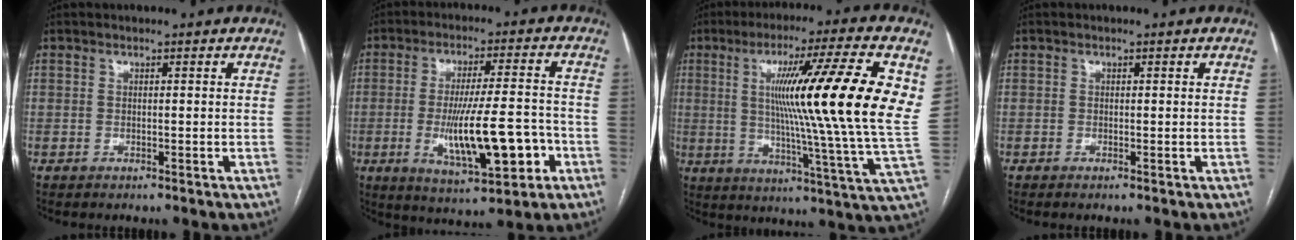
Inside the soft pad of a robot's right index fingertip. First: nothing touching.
{"total": 13.5, "force": [-3.6, 2.5, 12.8], "torque": [-0.220, -0.006, -0.048]}
{"total": 22.4, "force": [5.3, -1.6, 21.8], "torque": [-0.311, -0.004, 0.065]}
{"total": 0.0}